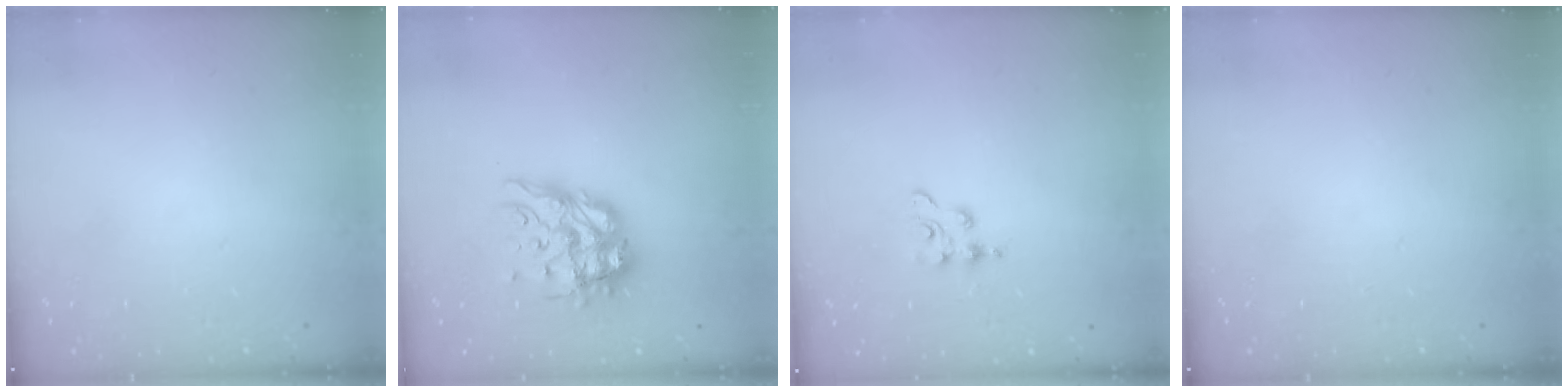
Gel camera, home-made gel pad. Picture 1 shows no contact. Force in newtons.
{"total": 12.8, "press": 12.8, "slide": 1.4}
{"total": 2.1, "press": 2.1, "slide": 0.3}
{"total": 0.0}